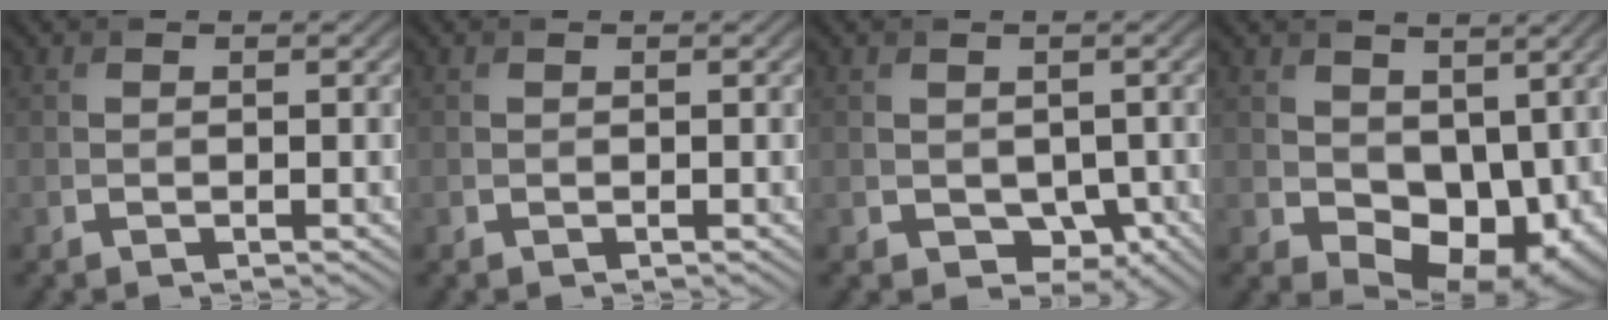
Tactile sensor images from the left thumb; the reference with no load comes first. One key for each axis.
{"total": 0.0}
{"total": 3.5, "fx": -0.8, "fy": 2.8, "fz": 1.9, "tx": -0.039, "ty": -0.021, "tz": -0.010}
{"total": 9.7, "fx": 1.4, "fy": 6.8, "fz": 6.7, "tx": -0.113, "ty": -0.028, "tz": 0.037}